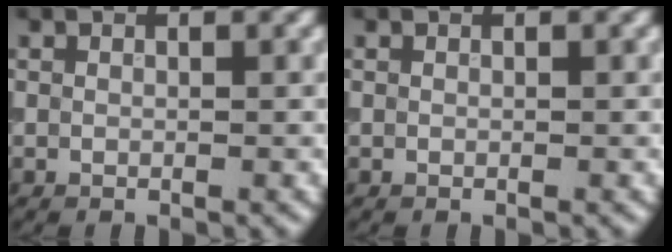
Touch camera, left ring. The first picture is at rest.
{"total": 0.0}